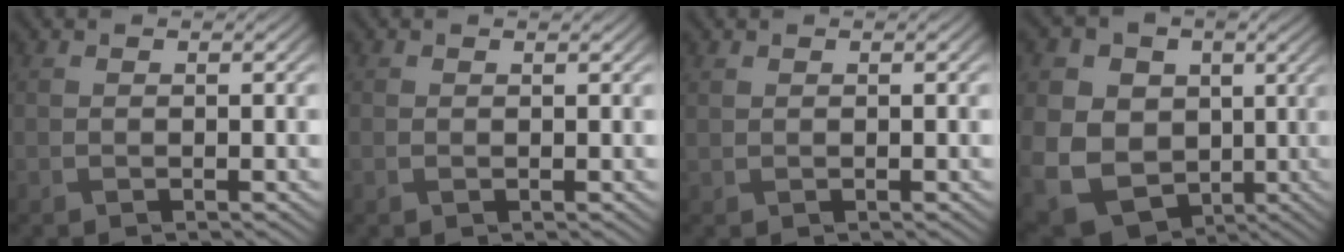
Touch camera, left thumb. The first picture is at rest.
{"total": 0.7, "force": [0.2, 0.5, 0.5], "torque": [-0.011, -0.002, 0.006]}
{"total": 0.7, "force": [0.6, 0.3, 0.2], "torque": [-0.011, -0.001, 0.015]}
{"total": 15.6, "force": [1.4, 13.4, 7.9], "torque": [-0.224, 0.005, 0.022]}